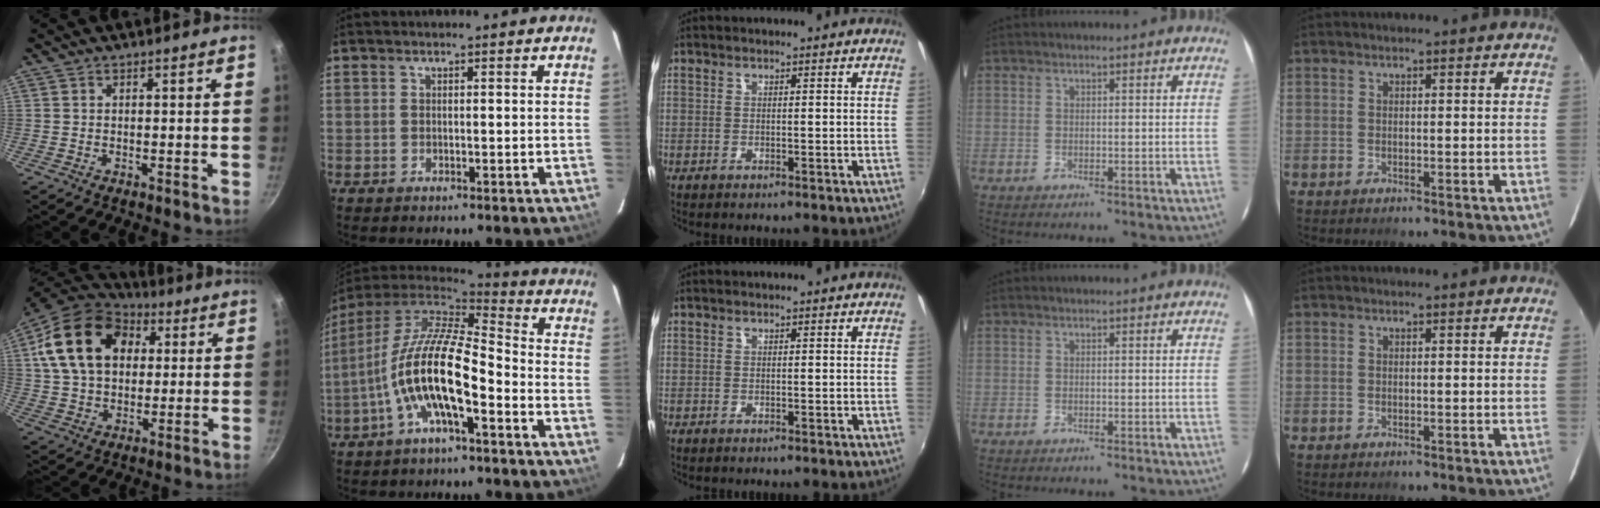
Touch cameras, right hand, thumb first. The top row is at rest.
{"thumb": {"total": 20.7, "force": [5.6, 14.6, 13.5], "torque": [-0.217, 0.014, 0.091]}, "index": {"total": 15.6, "force": [-5.4, 4.7, 13.9], "torque": [-0.262, -0.008, -0.107]}}